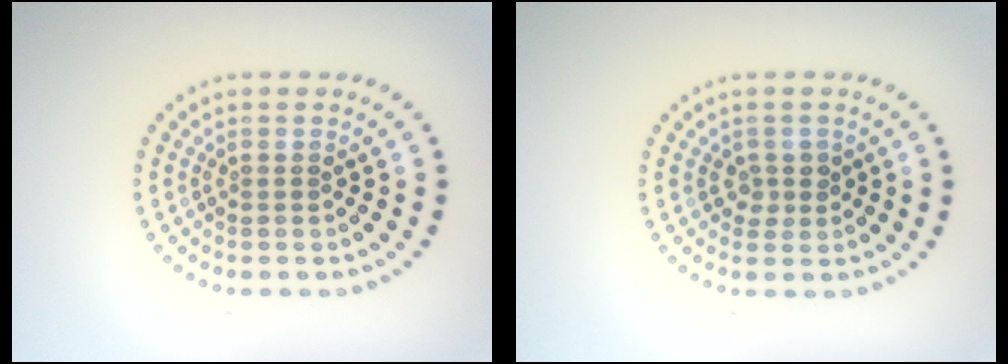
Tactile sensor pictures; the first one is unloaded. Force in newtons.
{"total": 1.4, "press": 1.3, "slide": 0.7}